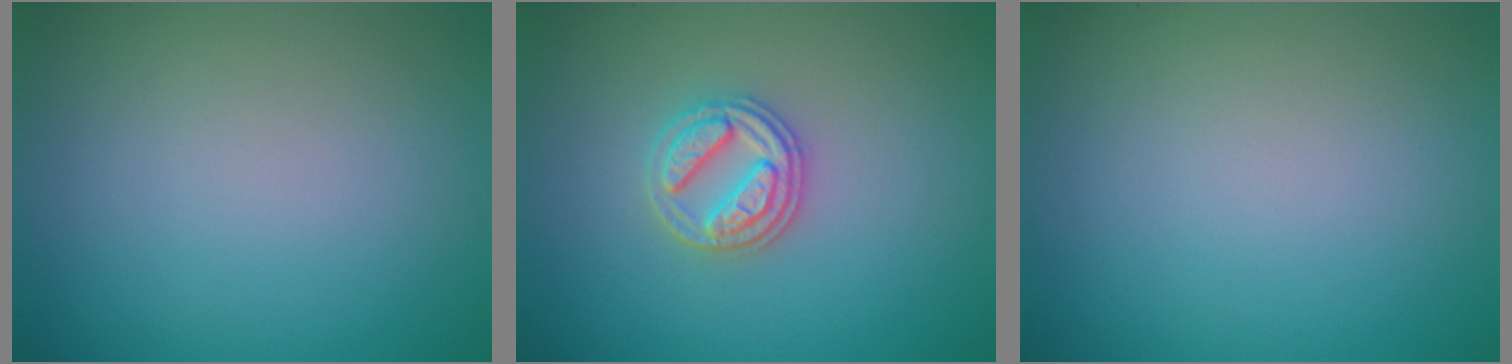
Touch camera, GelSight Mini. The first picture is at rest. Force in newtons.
{"total": 3.0, "press": 2.8, "slide": 1.0}
{"total": 0.0}